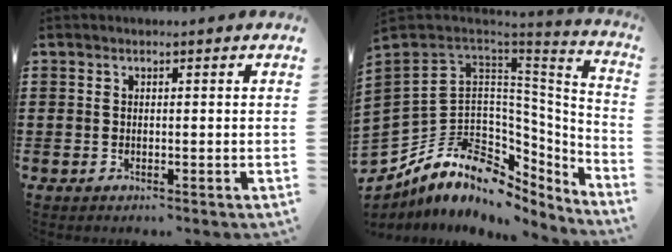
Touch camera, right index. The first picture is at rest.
{"total": 13.0, "force": [-4.0, 9.9, 7.3], "torque": [-0.189, -0.006, -0.067]}